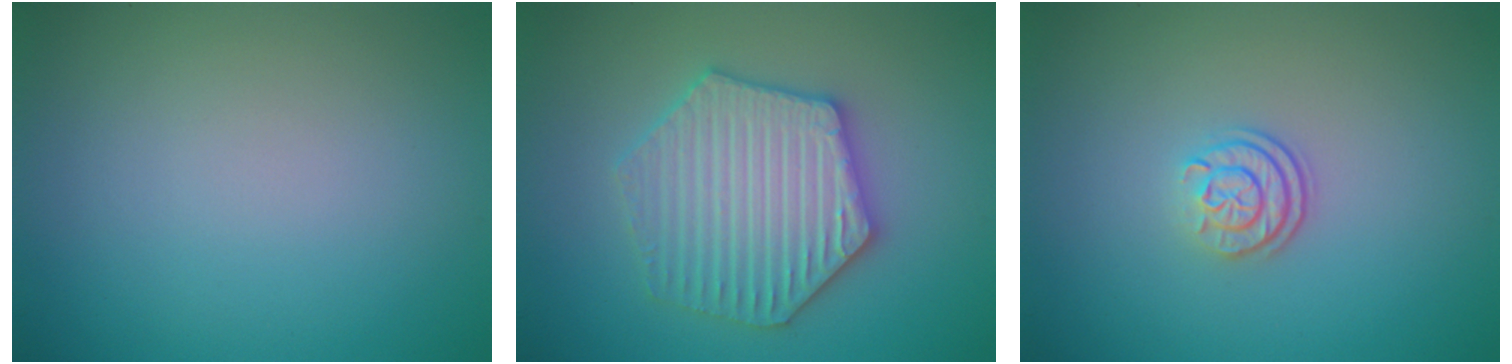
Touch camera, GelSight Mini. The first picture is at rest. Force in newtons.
{"total": 6.2, "press": 6.1, "slide": 1.1}
{"total": 2.5, "press": 1.8, "slide": 1.6}